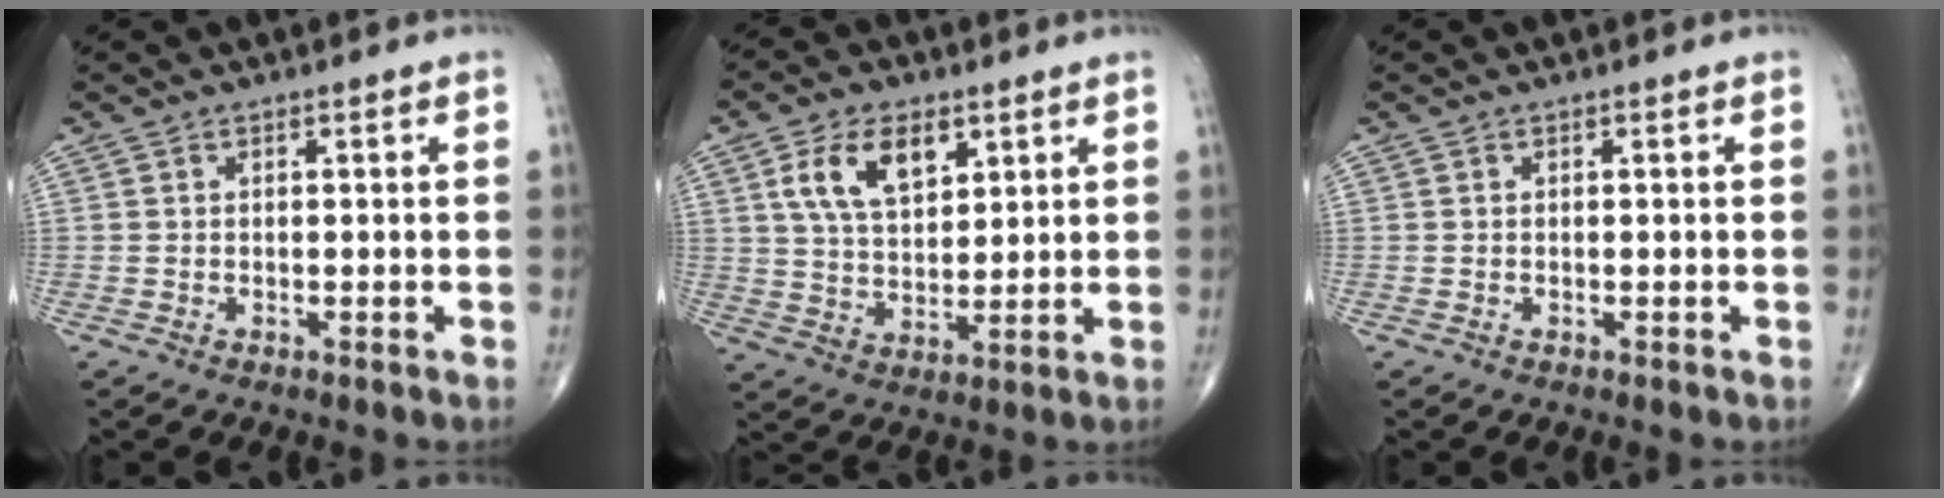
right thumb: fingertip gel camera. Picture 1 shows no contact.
{"total": 10.8, "force": [4.7, 6.1, 7.6], "torque": [-0.123, -0.016, 0.091]}
{"total": 0.0}